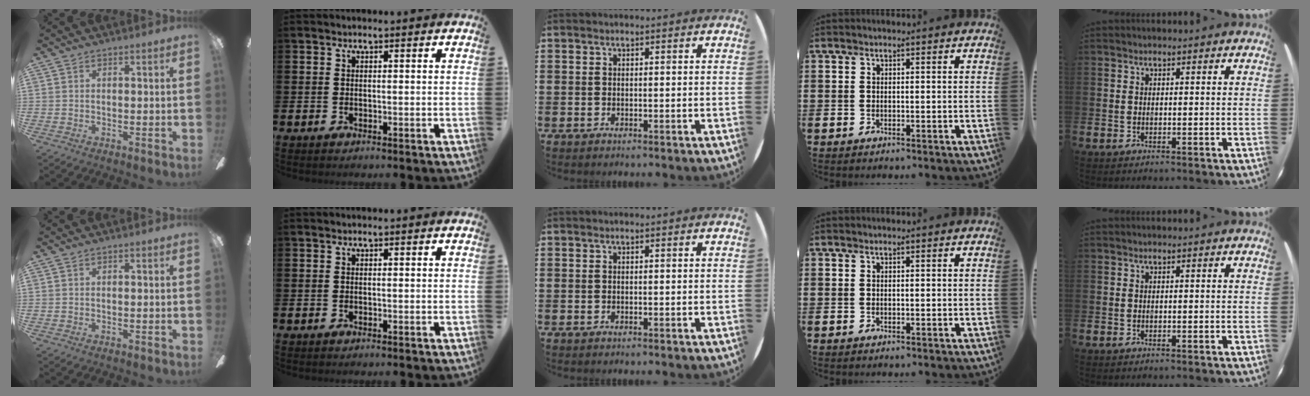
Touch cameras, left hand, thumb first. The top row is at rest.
{}